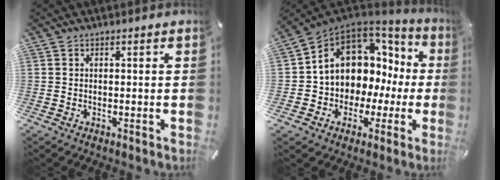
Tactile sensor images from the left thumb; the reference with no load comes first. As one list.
[{"total": 10.9, "force": [3.5, 9.1, 4.8], "torque": [-0.099, -0.030, 0.068]}]